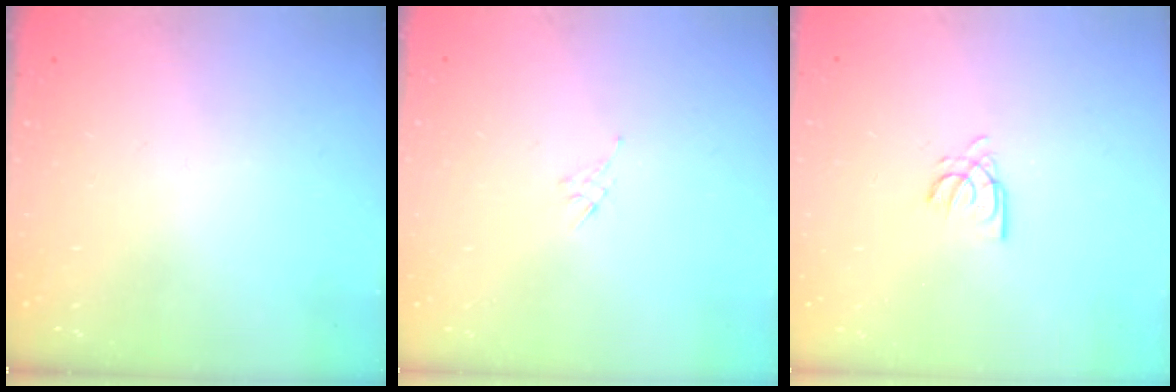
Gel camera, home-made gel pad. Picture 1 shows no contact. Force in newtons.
{"total": 3.5, "press": 3.4, "slide": 0.8}
{"total": 5.0, "press": 5.0, "slide": 0.4}